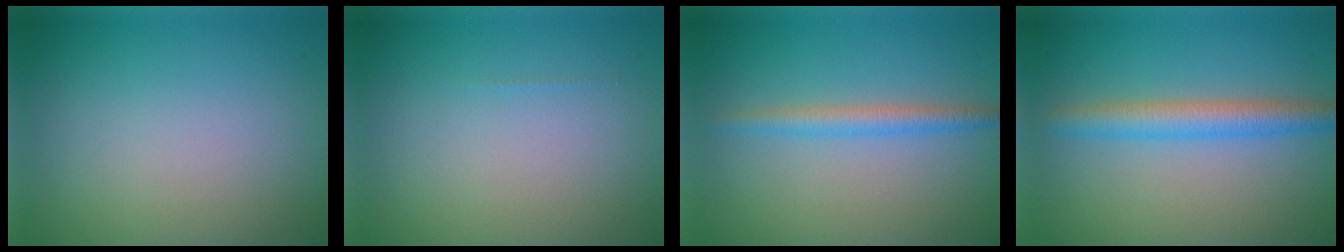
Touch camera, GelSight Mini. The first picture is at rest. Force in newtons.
{"total": 0.0}
{"total": 2.2, "press": 2.2, "slide": 0.1}
{"total": 3.7, "press": 3.7, "slide": 0.1}